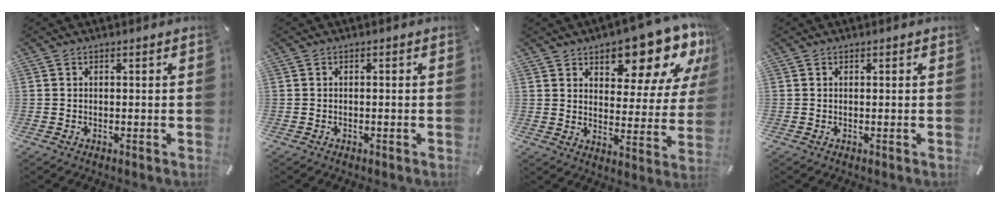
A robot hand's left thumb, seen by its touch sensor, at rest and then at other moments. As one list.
[{"total": 0.6, "force": [-0.4, 0.2, 0.3], "torque": [-0.008, -0.003, -0.007]}, {"total": 15.3, "force": [11.7, 6.5, 7.4], "torque": [-0.085, -0.094, 0.194]}, {"total": 0.0}]